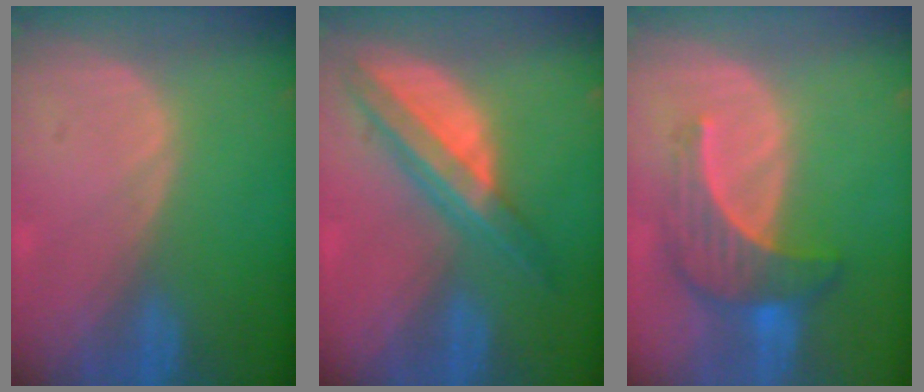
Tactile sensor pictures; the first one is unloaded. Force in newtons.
{"total": 7.9, "press": 6.7, "slide": 4.2}
{"total": 7.3, "press": 6.8, "slide": 2.7}